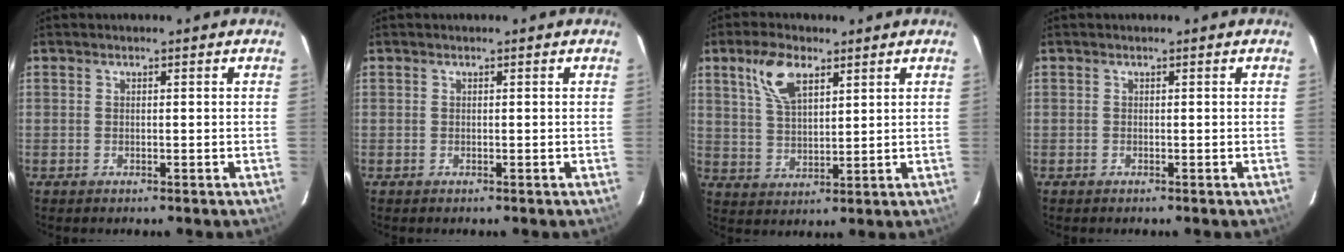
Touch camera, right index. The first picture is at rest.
{"total": 0.0}
{"total": 8.3, "force": [4.6, 3.9, 5.8], "torque": [-0.115, 0.014, 0.091]}
{"total": 0.0}